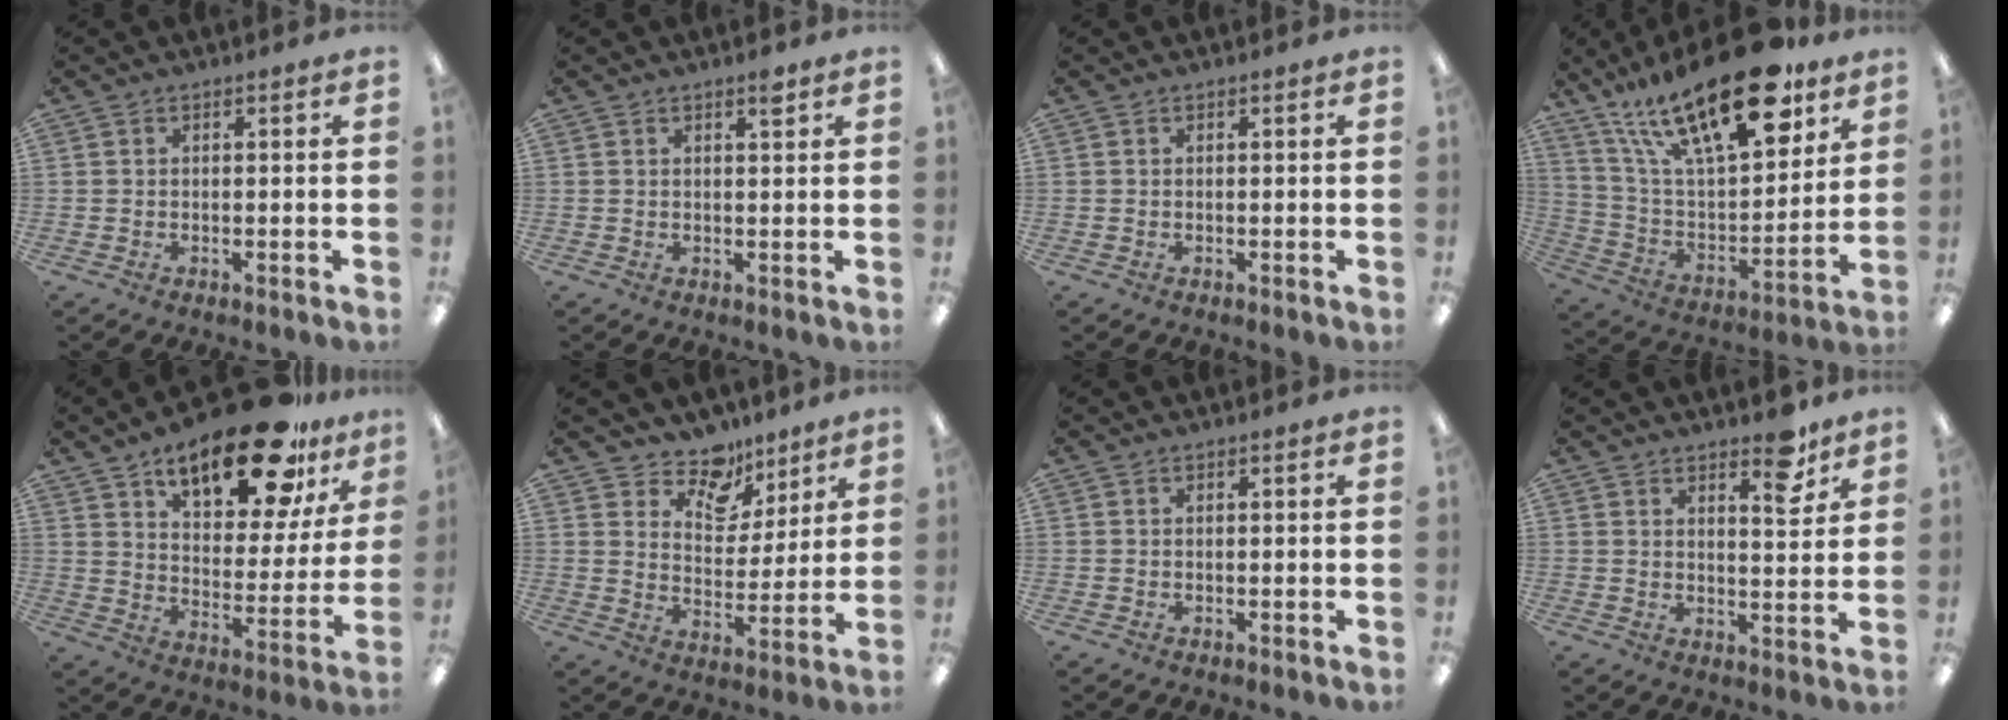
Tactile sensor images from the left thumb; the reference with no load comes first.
{"total": 2.2, "force": [1.6, 0.5, 1.4], "torque": [-0.016, -0.005, 0.025]}
{"total": 0.0}
{"total": 26.3, "force": [17.0, 9.7, 17.6], "torque": [-0.302, -0.097, 0.289]}
{"total": 21.0, "force": [14.5, 8.1, 12.9], "torque": [-0.191, -0.083, 0.236]}
{"total": 10.4, "force": [8.2, 5.8, 2.5], "torque": [-0.050, -0.058, 0.155]}
{"total": 0.0}
{"total": 7.1, "force": [5.2, 2.5, 4.2], "torque": [-0.040, -0.034, 0.082]}